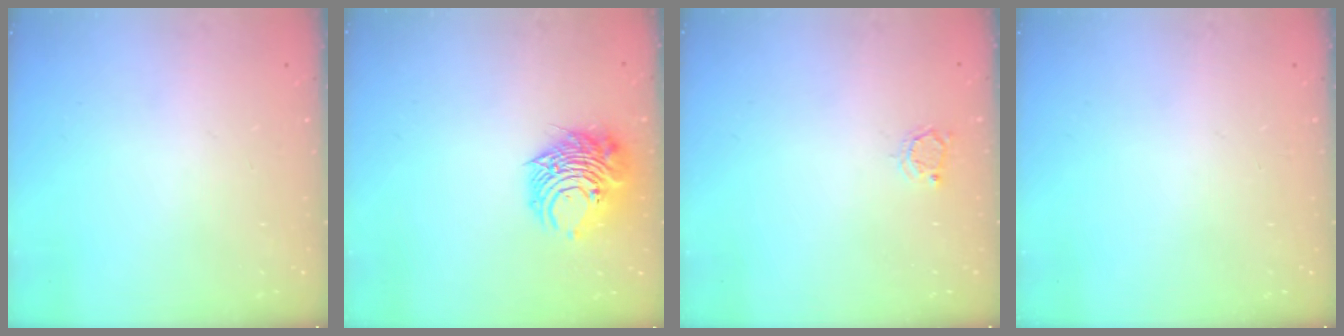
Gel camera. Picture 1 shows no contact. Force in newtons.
{"total": 9.8, "press": 9.7, "slide": 1.4}
{"total": 2.9, "press": 2.9, "slide": 0.3}
{"total": 0.0}